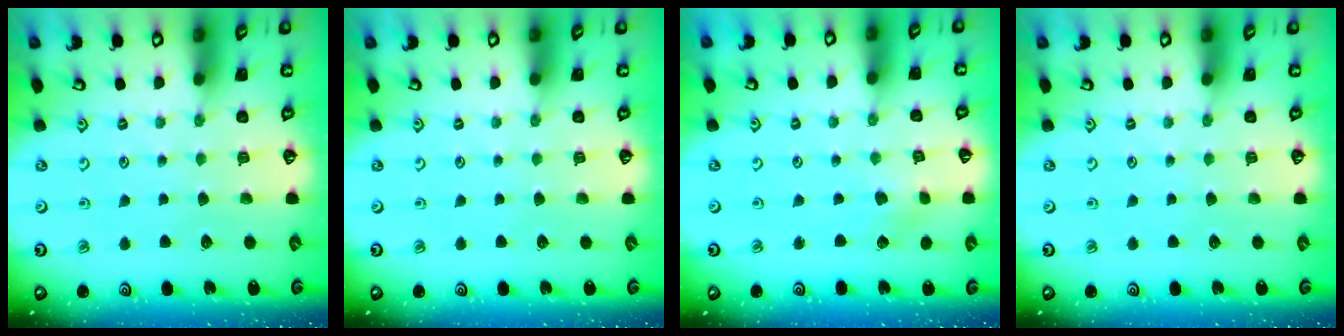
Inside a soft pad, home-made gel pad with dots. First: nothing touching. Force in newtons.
{"total": 0.0}
{"total": 1.4, "press": 1.4, "slide": 0.1}
{"total": 0.0}